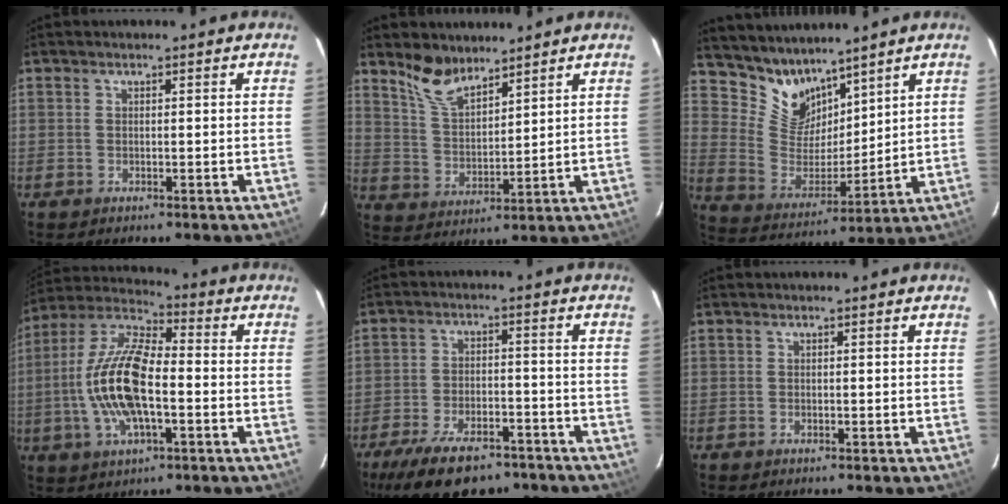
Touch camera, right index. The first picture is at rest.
{"total": 8.0, "force": [6.5, 2.9, 3.6], "torque": [-0.071, 0.004, 0.133]}
{"total": 10.8, "force": [9.0, 5.3, 2.7], "torque": [-0.059, -0.002, 0.186]}
{"total": 16.5, "force": [-2.7, 6.5, 14.9], "torque": [-0.305, 0.004, -0.058]}
{"total": 16.7, "force": [-12.1, 7.4, 8.8], "torque": [-0.190, -0.015, -0.186]}
{"total": 0.0}